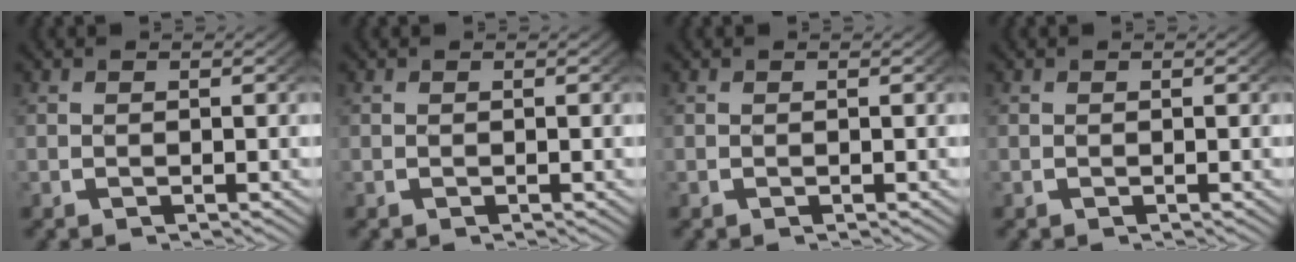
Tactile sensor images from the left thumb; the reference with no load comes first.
{"total": 0.0}
{"total": 0.0}
{"total": 0.0}